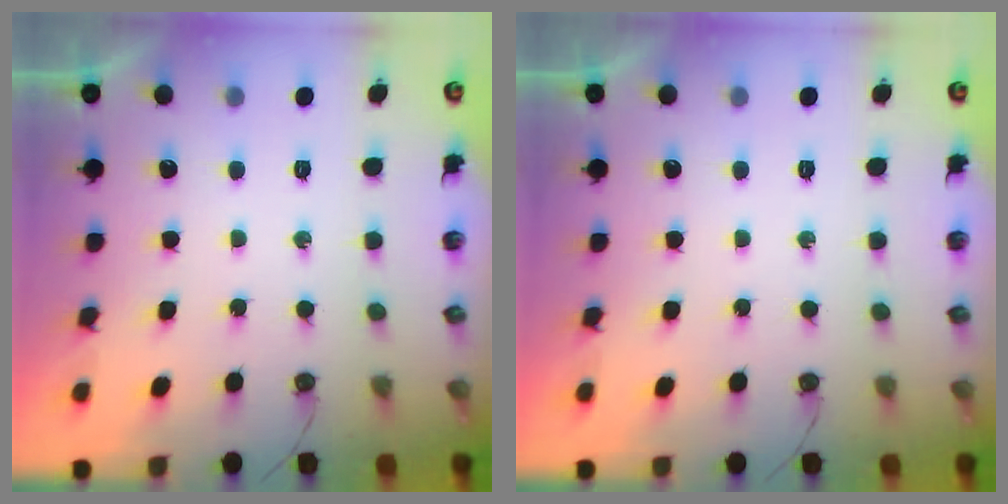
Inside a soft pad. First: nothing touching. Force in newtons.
{"total": 0.0}